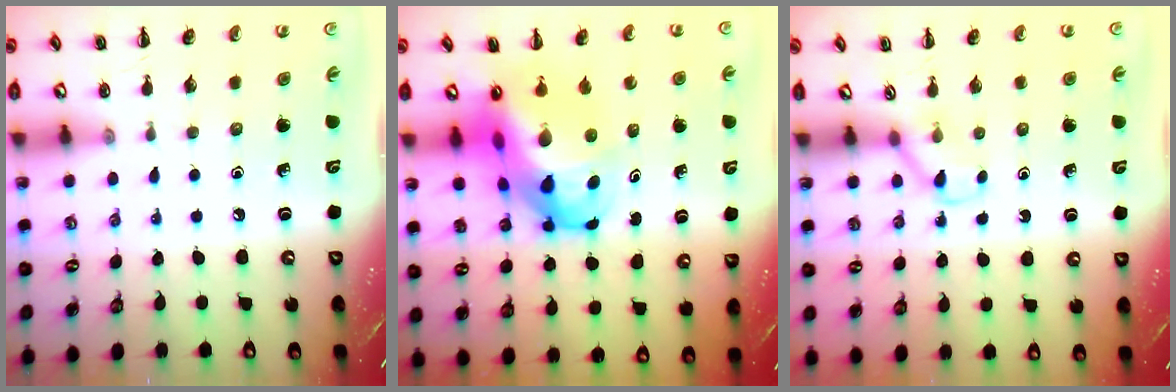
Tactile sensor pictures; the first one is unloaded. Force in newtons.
{"total": 17.0, "press": 16.4, "slide": 4.5}
{"total": 3.0, "press": 2.8, "slide": 1.1}